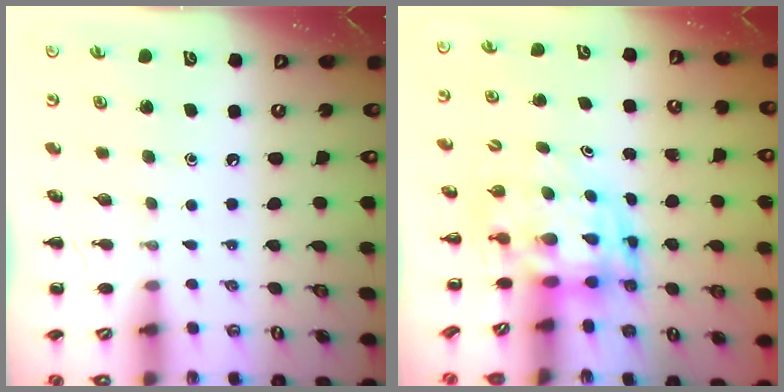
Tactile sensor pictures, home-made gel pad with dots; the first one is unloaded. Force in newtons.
{"total": 4.2, "press": 4.1, "slide": 1.0}